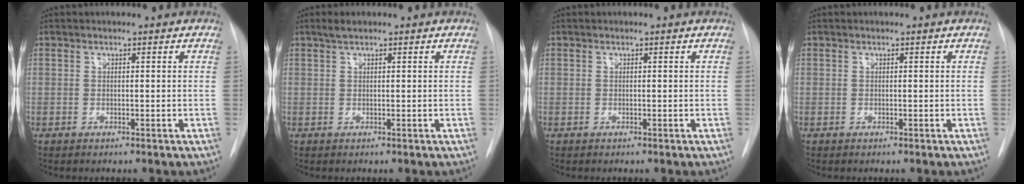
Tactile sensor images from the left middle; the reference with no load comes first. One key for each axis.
{"total": 1.4, "fx": 1.0, "fy": 0.2, "fz": 0.9, "tx": -0.024, "ty": 0.008, "tz": 0.022}
{"total": 0.0}
{"total": 0.0}